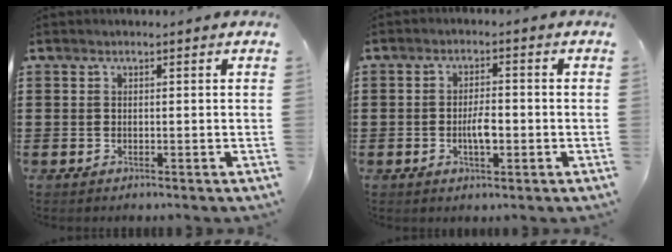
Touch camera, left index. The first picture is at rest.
{"total": 3.9, "force": [-0.8, 1.4, 3.6], "torque": [-0.065, 0.004, -0.014]}